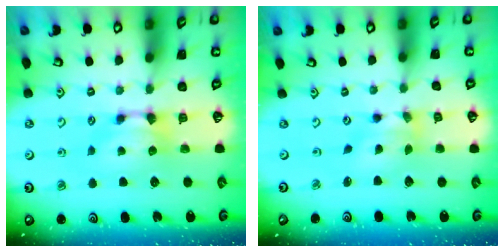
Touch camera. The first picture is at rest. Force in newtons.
{"total": 1.9, "press": 1.3, "slide": 1.3}